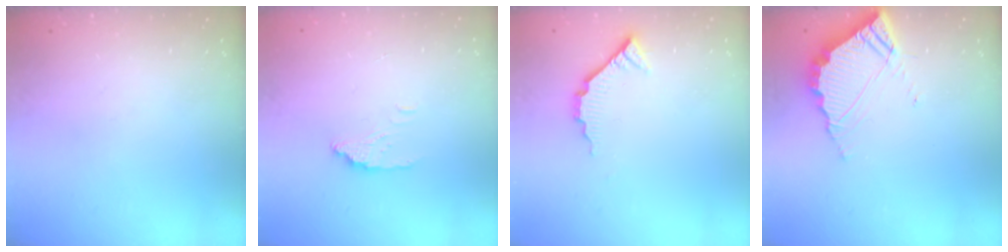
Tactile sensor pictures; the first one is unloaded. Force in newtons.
{"total": 3.6, "press": 3.6, "slide": 0.4}
{"total": 6.1, "press": 6.1, "slide": 0.6}
{"total": 7.6, "press": 7.6, "slide": 0.5}